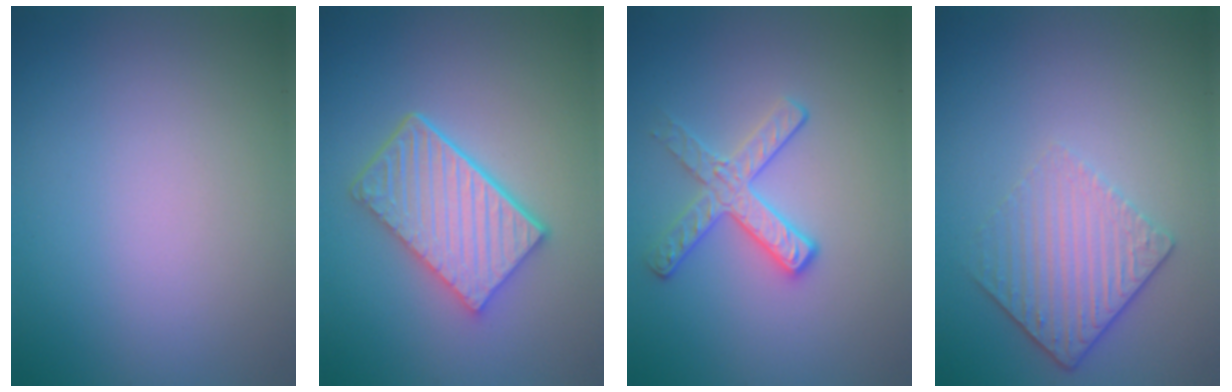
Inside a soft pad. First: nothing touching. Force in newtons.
{"total": 5.6, "press": 4.2, "slide": 3.7}
{"total": 2.8, "press": 2.7, "slide": 0.7}
{"total": 4.3, "press": 3.0, "slide": 3.1}